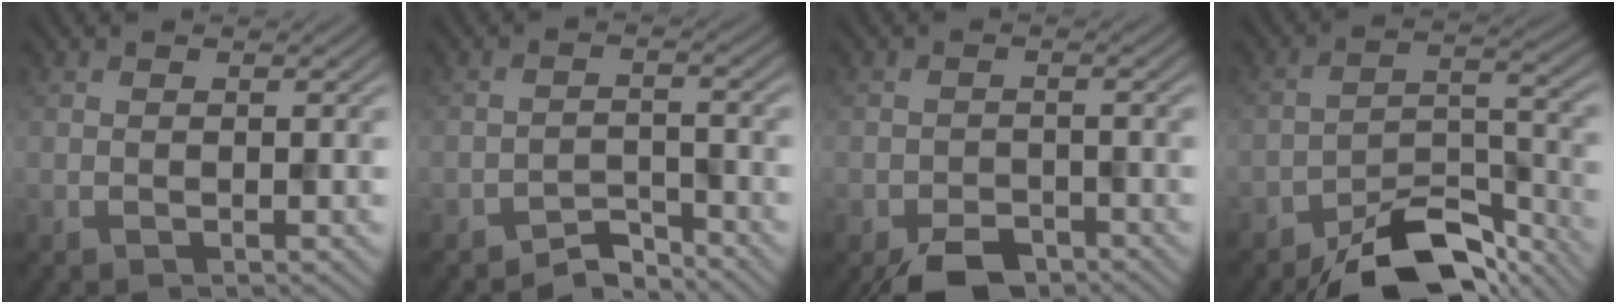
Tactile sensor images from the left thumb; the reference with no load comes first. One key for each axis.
{"total": 3.2, "fx": -3.0, "fy": 0.6, "fz": 0.7, "tx": -0.008, "ty": 0.007, "tz": -0.059}
{"total": 4.5, "fx": -3.5, "fy": 2.1, "fz": 2.1, "tx": -0.034, "ty": -0.005, "tz": -0.062}
{"total": 10.0, "fx": -8.0, "fy": 3.6, "fz": 5.0, "tx": -0.071, "ty": 0.007, "tz": -0.141}